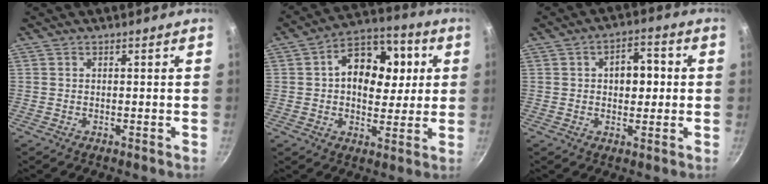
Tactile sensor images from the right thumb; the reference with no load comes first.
{"total": 15.8, "force": [3.1, 11.0, 10.9], "torque": [-0.117, 0.013, 0.032]}
{"total": 7.3, "force": [0.8, 4.7, 5.5], "torque": [-0.042, 0.013, 0.004]}